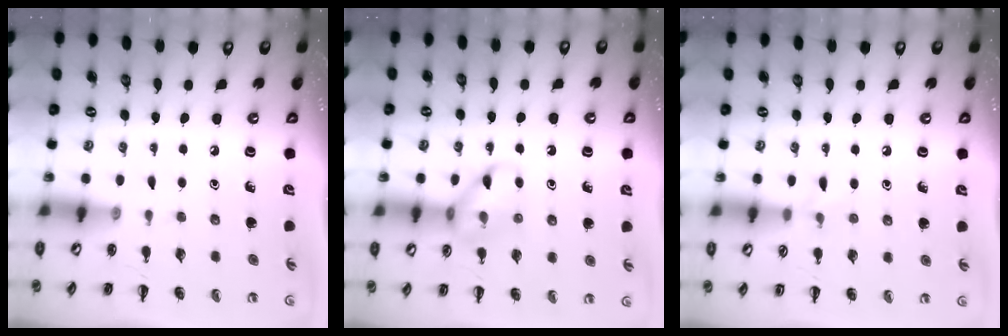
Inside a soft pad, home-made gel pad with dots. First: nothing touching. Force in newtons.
{"total": 10.4, "press": 10.3, "slide": 0.4}
{"total": 4.9, "press": 4.6, "slide": 1.7}